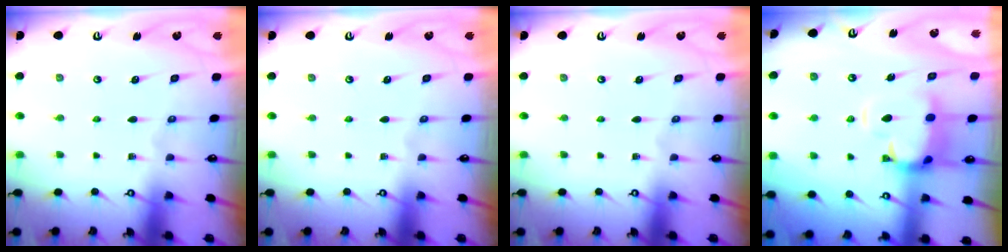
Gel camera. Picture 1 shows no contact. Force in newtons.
{"total": 0.0}
{"total": 0.0}
{"total": 4.5, "press": 4.2, "slide": 1.8}